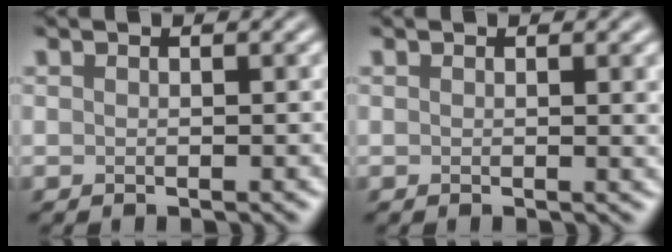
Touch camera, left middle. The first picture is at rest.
{"total": 0.9, "force": [0.3, 0.1, 0.9], "torque": [-0.008, 0.000, 0.003]}